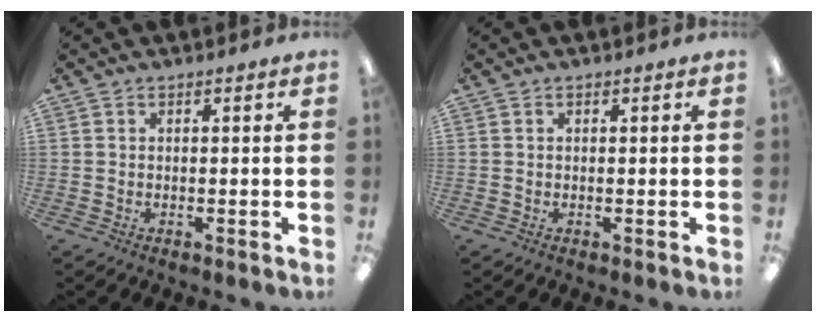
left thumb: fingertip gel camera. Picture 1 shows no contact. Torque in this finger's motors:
{"motor_torque": [-0.08, -0.02, -0.18, 0.06, 0.00]}